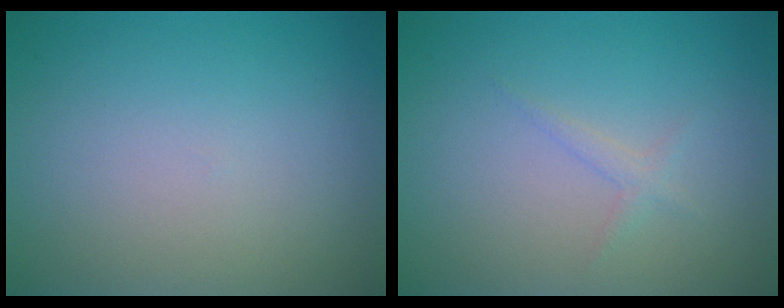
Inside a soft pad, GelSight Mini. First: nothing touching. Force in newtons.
{"total": 0.9, "press": 0.9, "slide": 0.1}